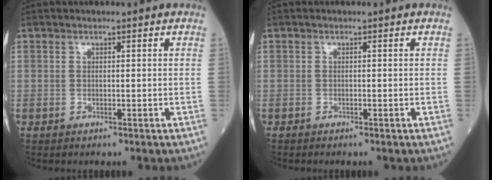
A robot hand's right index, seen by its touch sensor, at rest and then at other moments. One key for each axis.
{"total": 0.5, "fx": -0.5, "fy": 0.1, "fz": 0.1, "tx": -0.008, "ty": -0.002, "tz": -0.011}